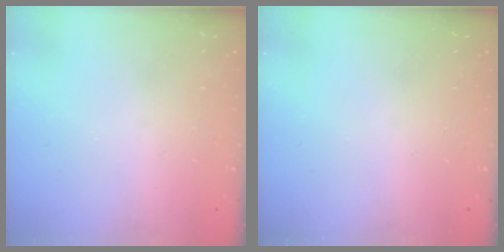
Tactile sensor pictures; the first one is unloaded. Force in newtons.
{"total": 0.0}